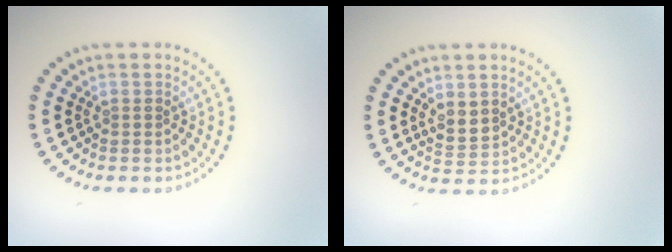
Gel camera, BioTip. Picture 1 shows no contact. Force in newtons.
{"total": 2.1, "press": 1.6, "slide": 1.3}